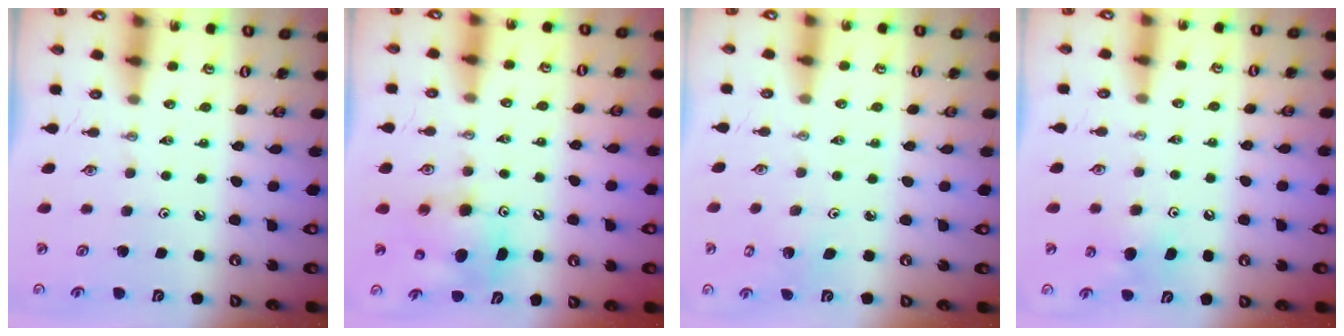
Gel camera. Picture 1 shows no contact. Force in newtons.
{"total": 8.3, "press": 8.0, "slide": 2.0}
{"total": 2.8, "press": 2.8, "slide": 0.2}
{"total": 6.5, "press": 6.5, "slide": 0.4}